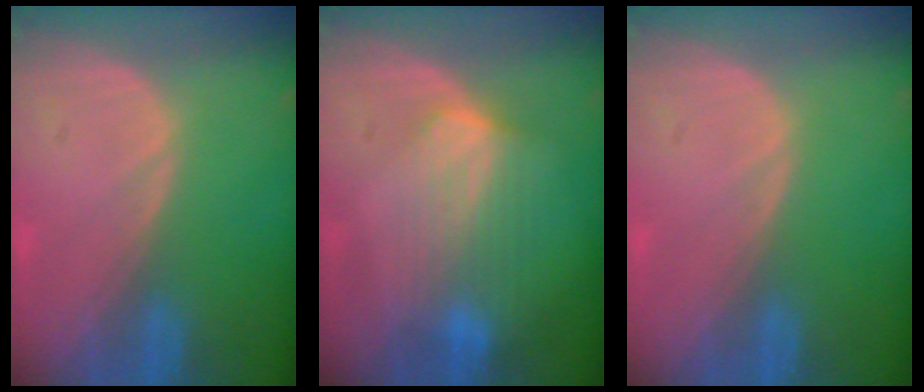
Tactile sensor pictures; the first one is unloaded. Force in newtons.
{"total": 7.2, "press": 6.5, "slide": 3.1}
{"total": 0.0}